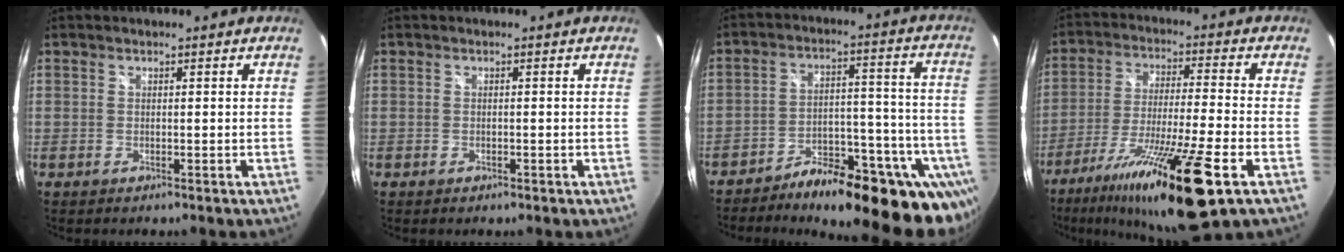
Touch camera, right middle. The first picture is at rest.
{"total": 1.0, "force": [-0.5, 0.7, 0.5], "torque": [-0.006, -0.005, -0.009]}
{"total": 23.7, "force": [-18.2, 8.0, 13.0], "torque": [-0.137, 0.019, -0.238]}
{"total": 20.1, "force": [-11.9, 0.9, 16.2], "torque": [-0.303, -0.048, -0.202]}